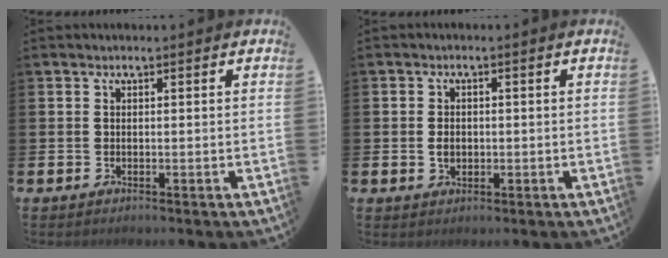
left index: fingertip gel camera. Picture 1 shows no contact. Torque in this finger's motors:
{"motor_torque": [0.17, -0.02, -0.06, -0.05]}